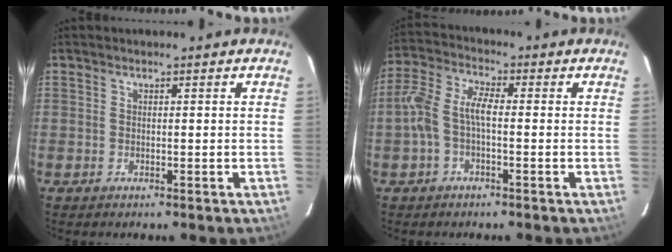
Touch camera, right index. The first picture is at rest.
{"total": 6.5, "force": [-1.2, 2.6, 5.8], "torque": [-0.133, 0.019, -0.026]}